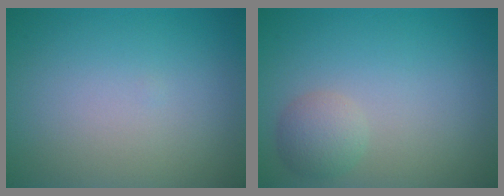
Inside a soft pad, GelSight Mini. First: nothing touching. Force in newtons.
{"total": 2.1, "press": 2.1, "slide": 0.1}